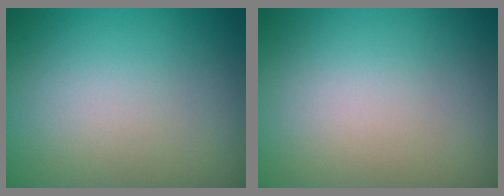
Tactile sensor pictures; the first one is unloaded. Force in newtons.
{"total": 0.0}